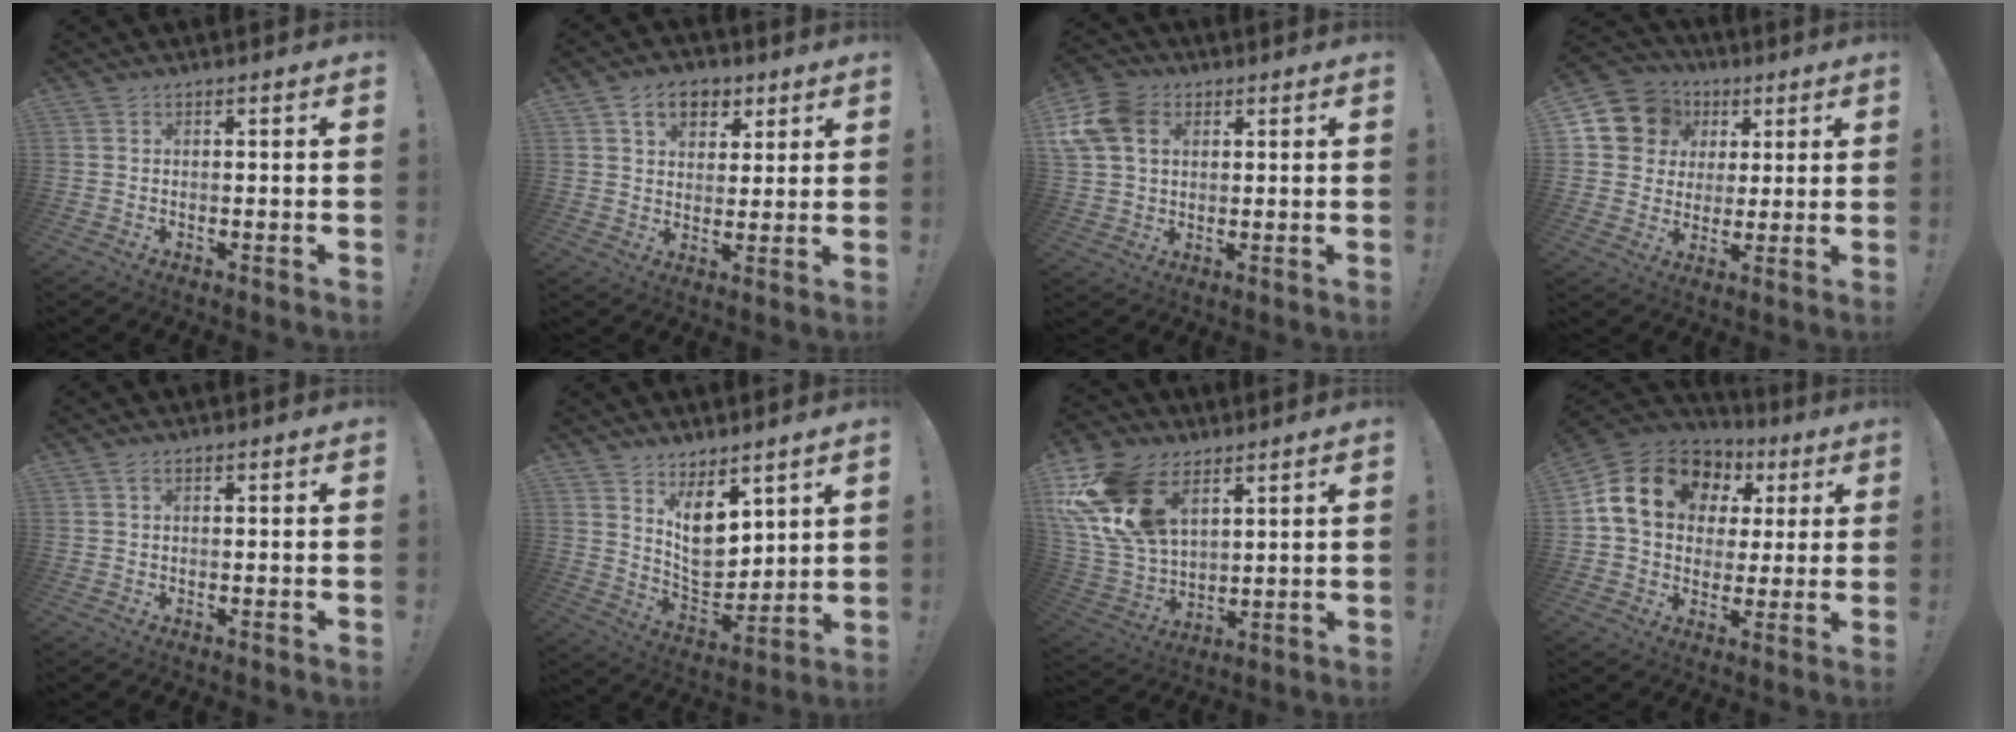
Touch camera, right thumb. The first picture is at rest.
{"total": 9.5, "force": [4.6, 7.0, 4.5], "torque": [-0.066, -0.010, 0.089]}
{"total": 12.9, "force": [4.1, 9.7, 7.5], "torque": [-0.153, -0.010, 0.081]}
{"total": 11.7, "force": [3.9, 10.6, 3.4], "torque": [-0.054, -0.013, 0.085]}
{"total": 1.2, "force": [0.4, 0.6, 1.0], "torque": [-0.018, 0.002, 0.006]}
{"total": 11.9, "force": [6.6, 7.7, 6.1], "torque": [-0.066, -0.056, 0.131]}
{"total": 21.5, "force": [9.9, 13.6, 13.5], "torque": [-0.270, -0.047, 0.188]}
{"total": 18.1, "force": [6.1, 13.5, 10.4], "torque": [-0.175, -0.011, 0.122]}